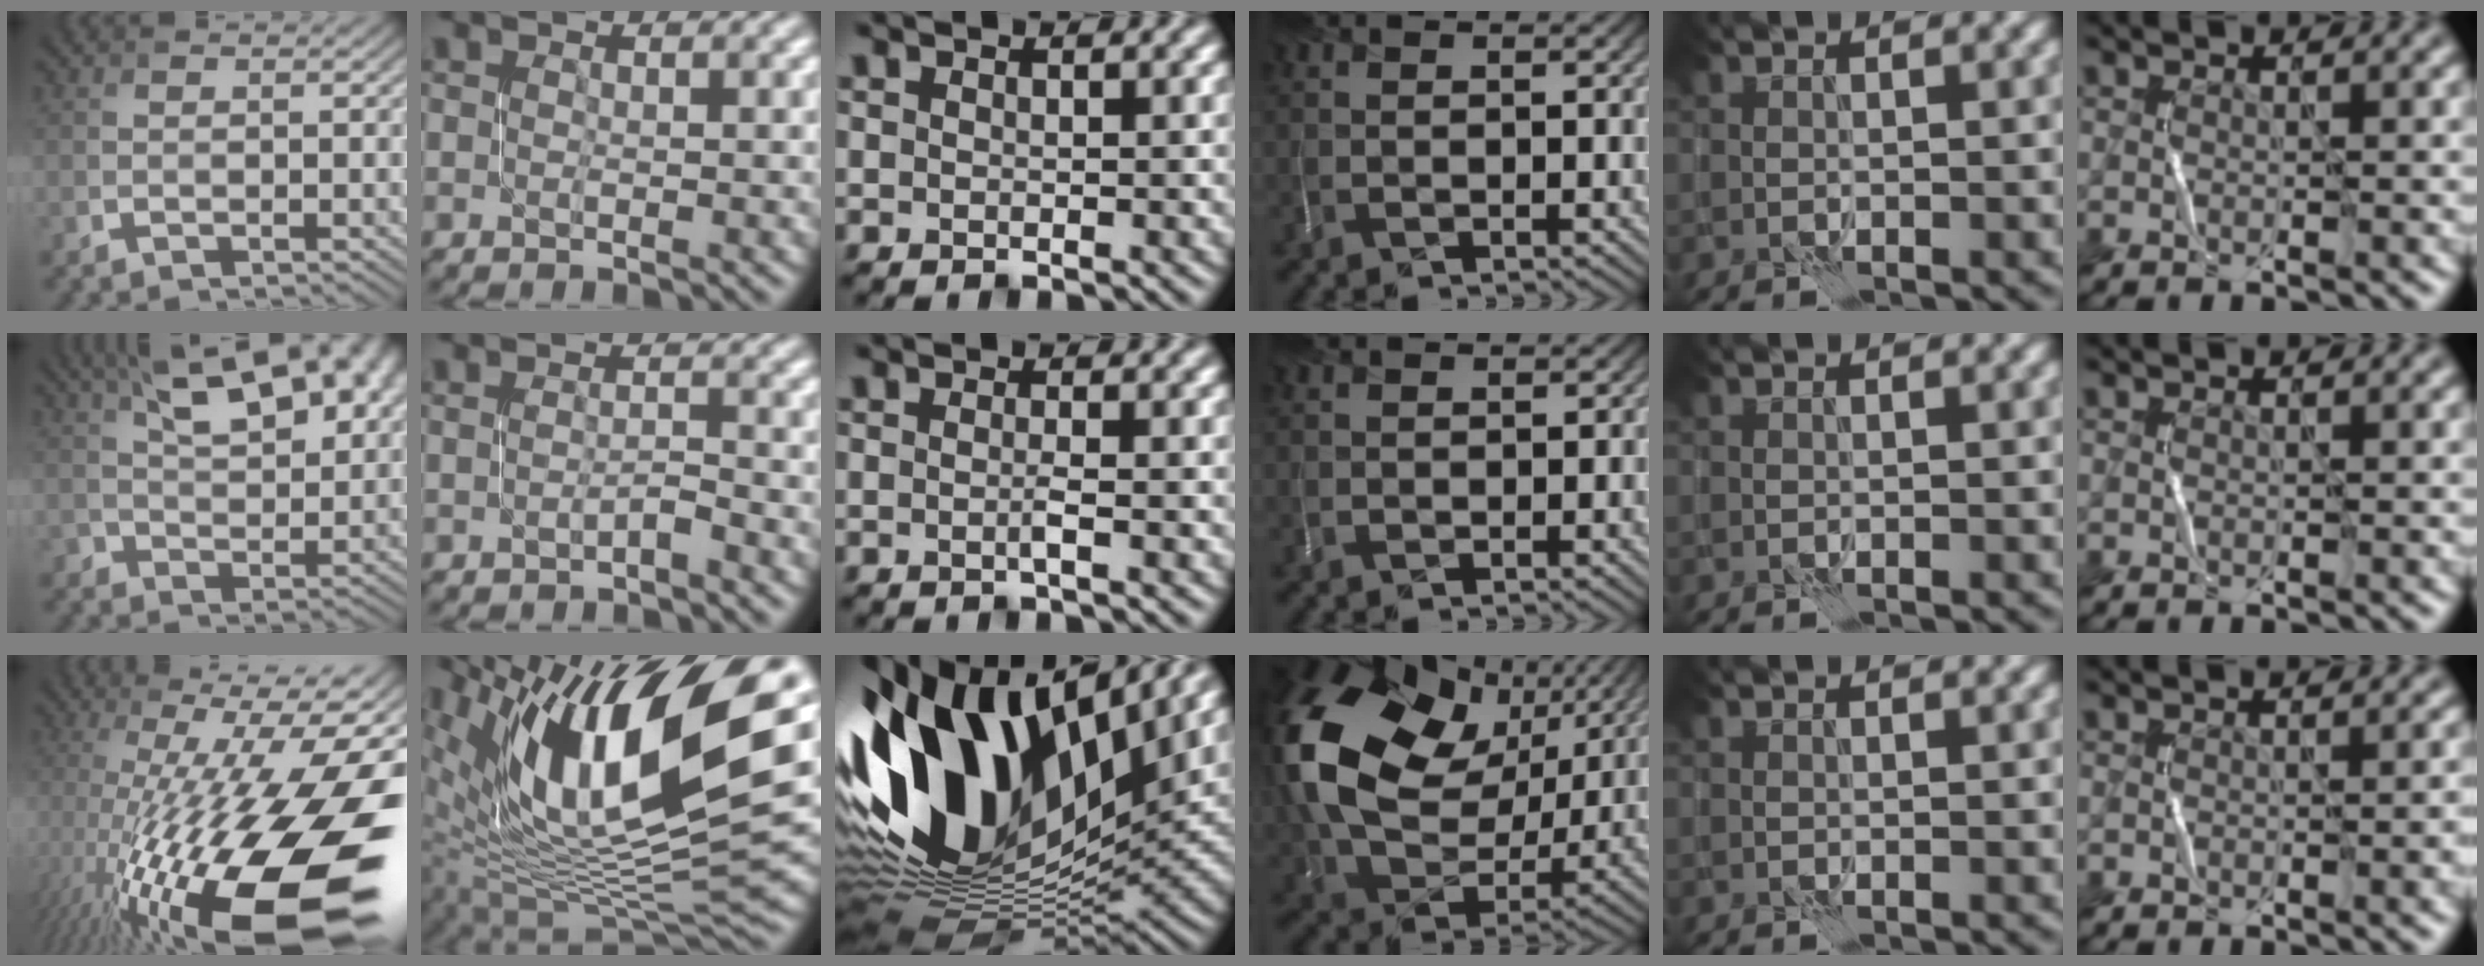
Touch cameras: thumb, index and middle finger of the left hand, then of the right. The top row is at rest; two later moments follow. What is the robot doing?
{"motion": "open", "object": "stapler"}